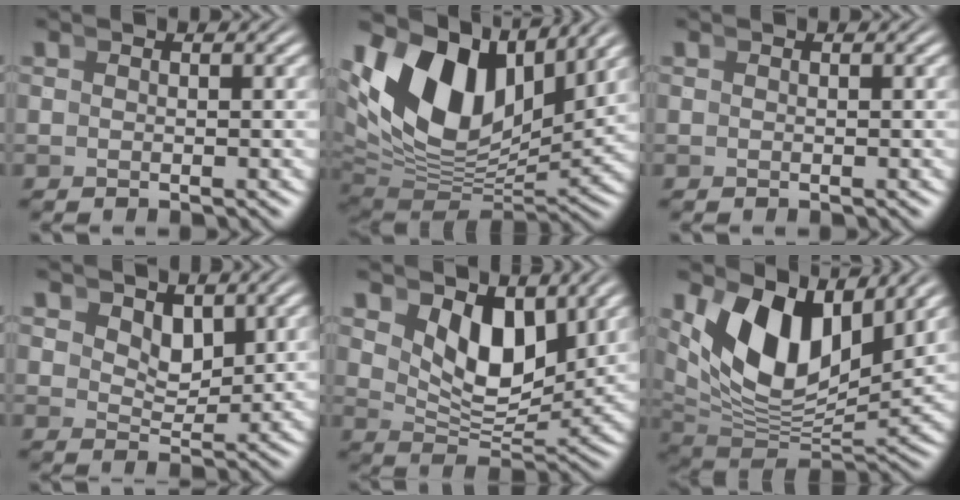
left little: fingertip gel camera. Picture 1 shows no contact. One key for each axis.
{"total": 12.9, "fx": 3.4, "fy": 7.8, "fz": 9.7, "tx": -0.187, "ty": -0.002, "tz": 0.062}
{"total": 0.0}
{"total": 2.2, "fx": 2.0, "fy": 0.4, "fz": 1.0, "tx": -0.002, "ty": -0.011, "tz": 0.042}
{"total": 5.3, "fx": 2.5, "fy": 2.3, "fz": 4.2, "tx": -0.062, "ty": -0.014, "tz": 0.048}
{"total": 10.4, "fx": 3.0, "fy": 5.8, "fz": 8.2, "tx": -0.153, "ty": -0.006, "tz": 0.058}